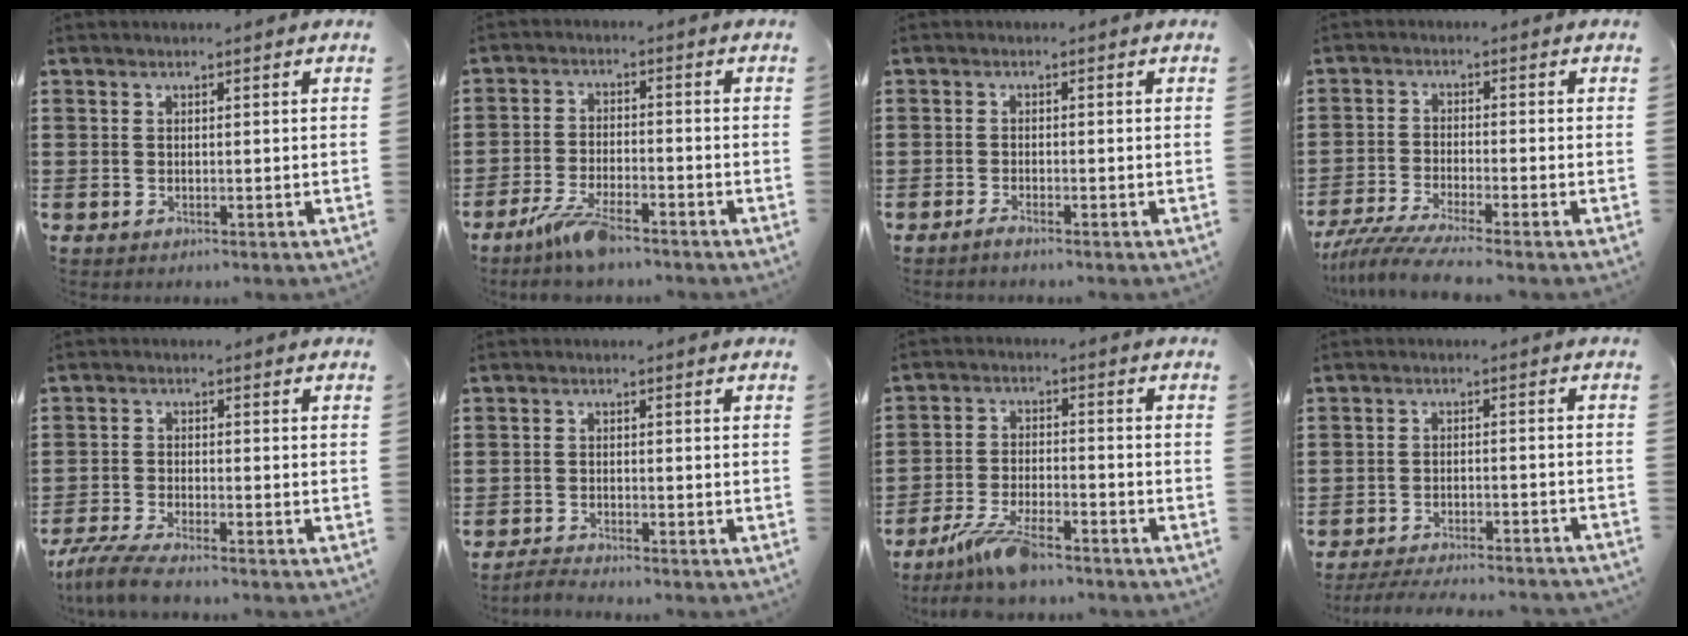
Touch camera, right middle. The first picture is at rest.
{"total": 6.4, "force": [-4.8, 1.3, 4.1], "torque": [-0.097, -0.010, -0.091]}
{"total": 1.1, "force": [-0.9, -0.1, 0.6], "torque": [-0.012, -0.006, -0.016]}
{"total": 5.0, "force": [-4.4, -0.4, 2.2], "torque": [-0.067, -0.027, -0.091]}
{"total": 4.4, "force": [-3.9, 0.0, 2.0], "torque": [-0.063, -0.020, -0.081]}
{"total": 1.7, "force": [-1.7, -0.1, 0.3], "torque": [-0.009, -0.001, -0.033]}
{"total": 7.7, "force": [-6.0, 1.6, 4.4], "torque": [-0.108, -0.009, -0.117]}
{"total": 4.4, "force": [-4.2, -0.2, 1.2], "torque": [-0.026, -0.009, -0.083]}